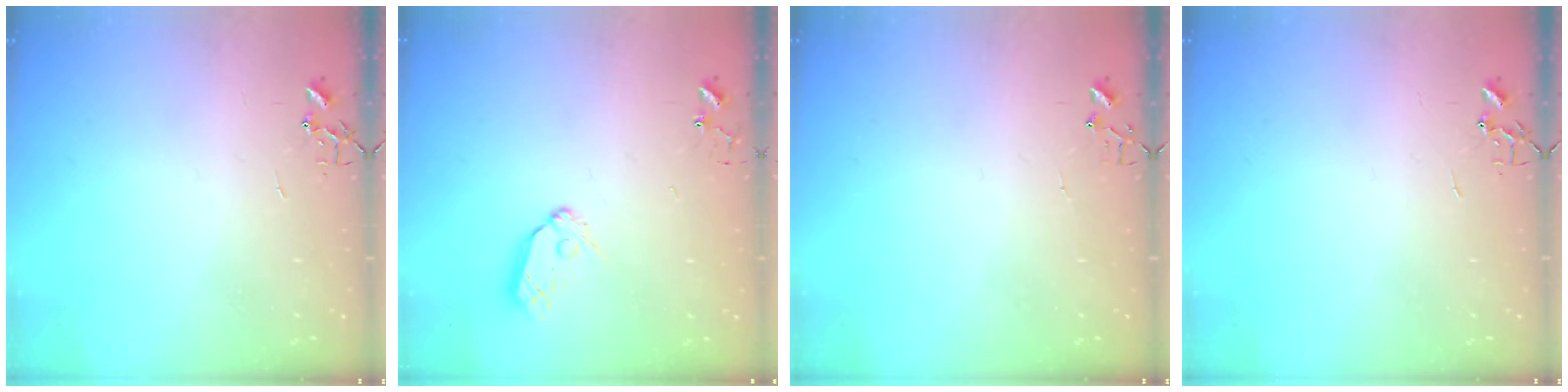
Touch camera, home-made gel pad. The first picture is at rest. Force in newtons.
{"total": 8.4, "press": 8.4, "slide": 0.7}
{"total": 3.6, "press": 3.6, "slide": 0.4}
{"total": 0.0}